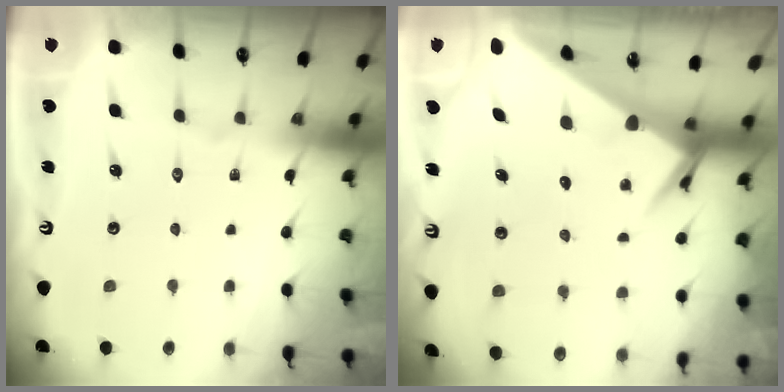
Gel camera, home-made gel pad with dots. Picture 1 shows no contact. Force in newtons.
{"total": 5.1, "press": 5.1, "slide": 0.3}